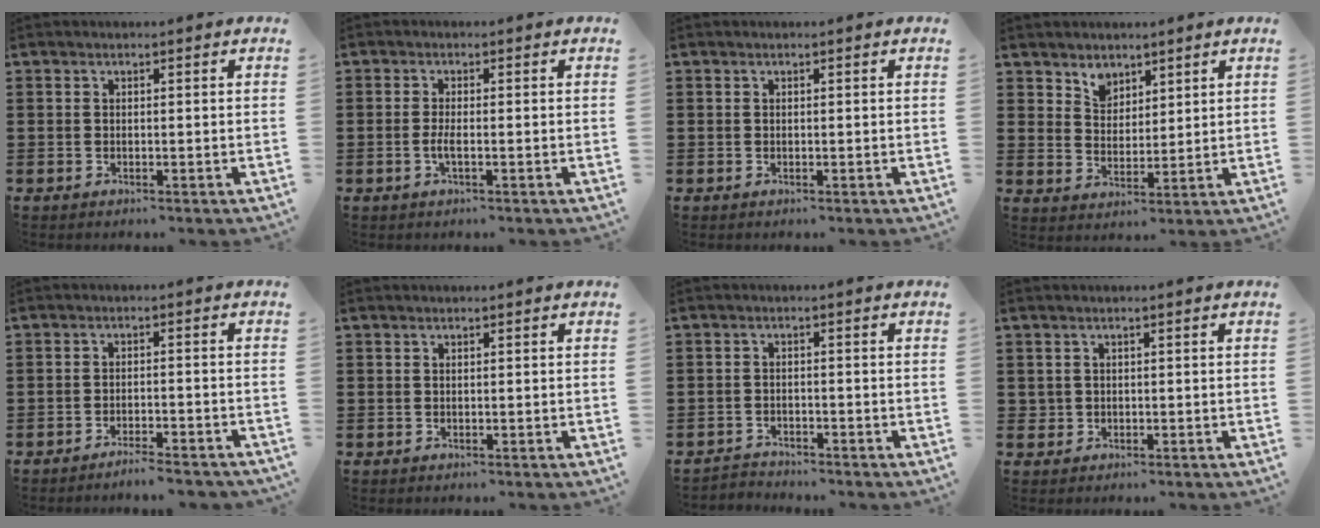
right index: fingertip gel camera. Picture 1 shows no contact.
{"total": 2.2, "force": [-0.7, 0.3, 2.1], "torque": [-0.045, -0.004, -0.014]}
{"total": 0.0}
{"total": 3.9, "force": [3.1, 2.4, 0.1], "torque": [-0.017, 0.004, 0.058]}
{"total": 3.0, "force": [-2.9, -0.1, 0.7], "torque": [-0.015, 0.001, -0.059]}
{"total": 0.0}
{"total": 2.0, "force": [-2.0, 0.3, -0.2], "torque": [-0.004, 0.002, -0.045]}
{"total": 1.1, "force": [0.1, 1.1, 0.1], "torque": [-0.005, 0.007, 0.000]}